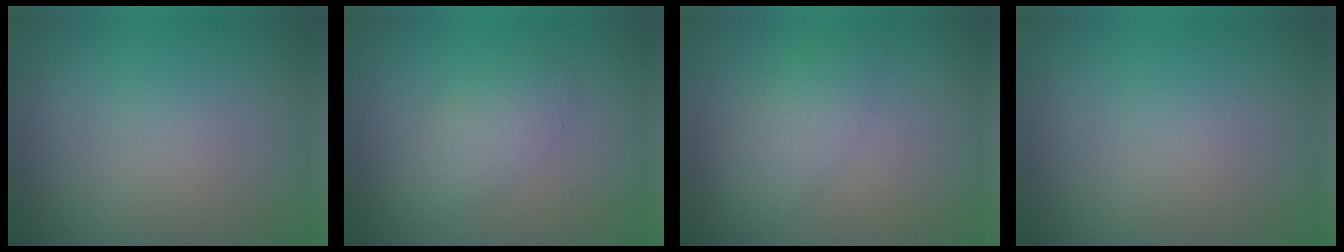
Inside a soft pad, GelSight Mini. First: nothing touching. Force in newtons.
{"total": 2.6, "press": 2.6, "slide": 0.2}
{"total": 2.9, "press": 2.9, "slide": 0.2}
{"total": 0.0}